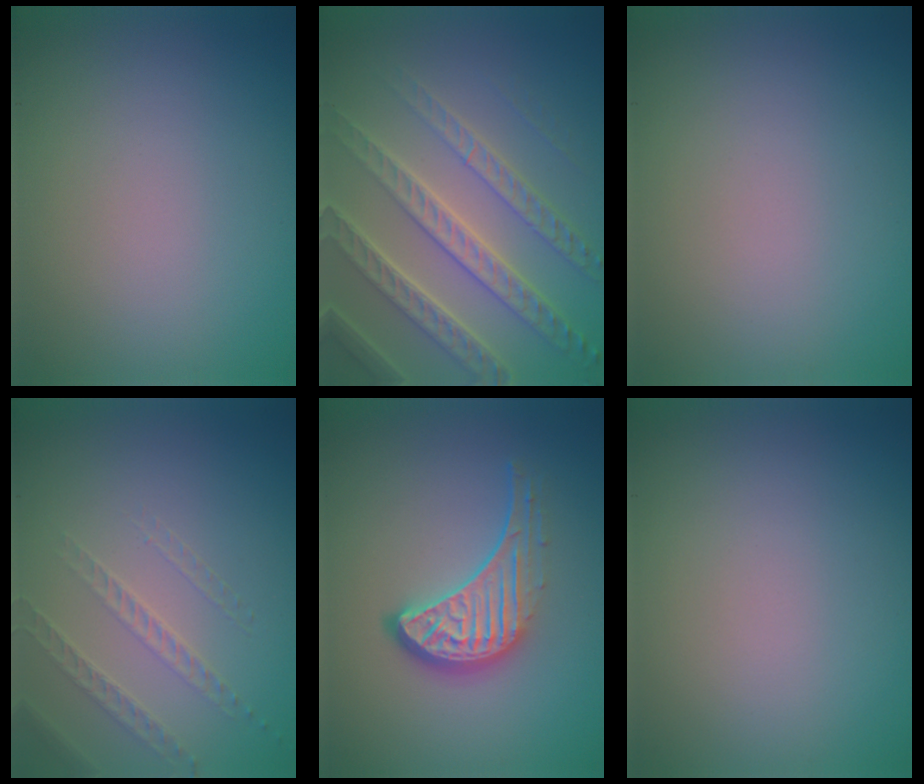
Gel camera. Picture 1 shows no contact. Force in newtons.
{"total": 7.3, "press": 5.1, "slide": 5.2}
{"total": 0.0}
{"total": 1.4, "press": 1.0, "slide": 0.9}
{"total": 4.6, "press": 3.3, "slide": 3.2}
{"total": 0.0}